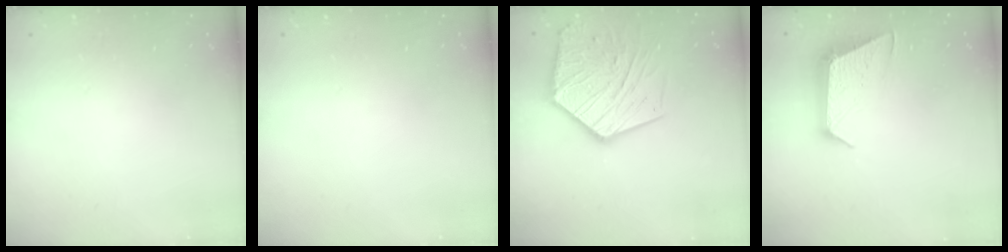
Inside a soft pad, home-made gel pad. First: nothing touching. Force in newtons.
{"total": 0.0}
{"total": 19.0, "press": 18.9, "slide": 2.0}
{"total": 10.4, "press": 10.4, "slide": 0.6}